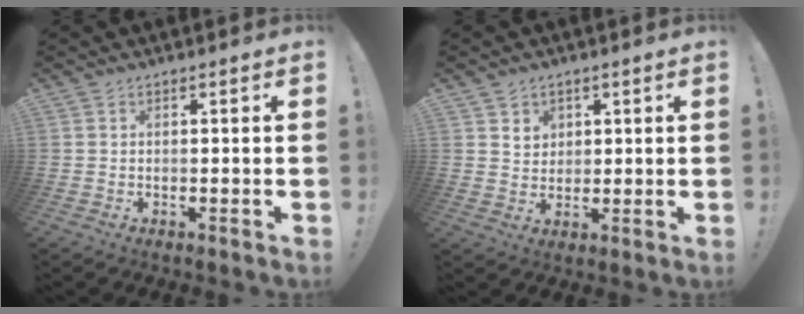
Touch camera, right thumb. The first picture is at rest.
{"total": 4.5, "force": [2.7, 3.5, 0.6], "torque": [0.005, -0.018, 0.046]}